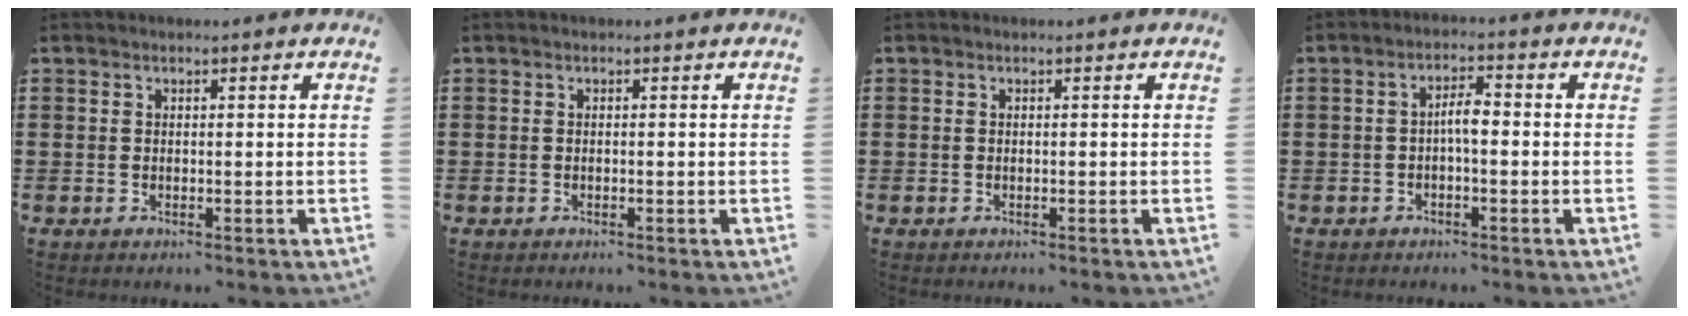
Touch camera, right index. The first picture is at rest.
{"total": 0.0}
{"total": 0.0}
{"total": 2.8, "force": [-0.5, 0.8, 2.7], "torque": [-0.050, 0.005, -0.012]}